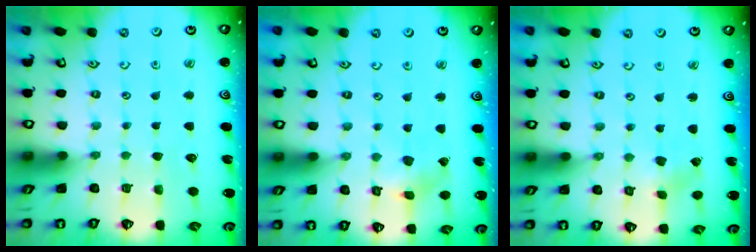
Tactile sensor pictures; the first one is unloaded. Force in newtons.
{"total": 2.4, "press": 2.3, "slide": 0.4}
{"total": 0.8, "press": 0.7, "slide": 0.2}